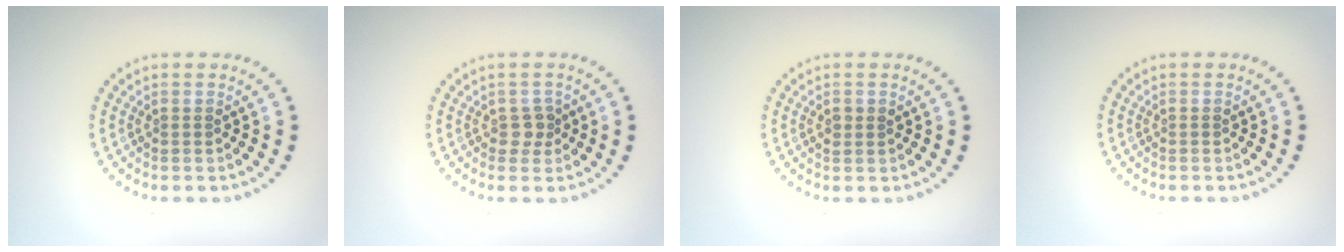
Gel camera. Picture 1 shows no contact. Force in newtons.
{"total": 1.5, "press": 1.2, "slide": 0.8}
{"total": 1.0, "press": 1.0, "slide": 0.1}
{"total": 0.0}